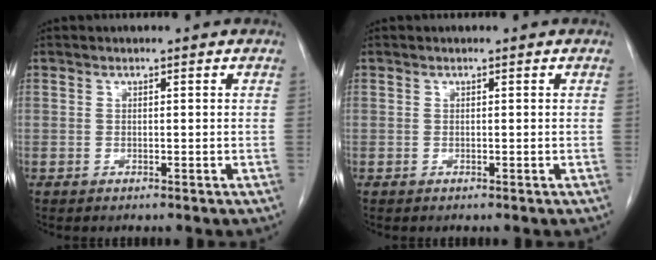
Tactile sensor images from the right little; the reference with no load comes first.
{"total": 0.0}